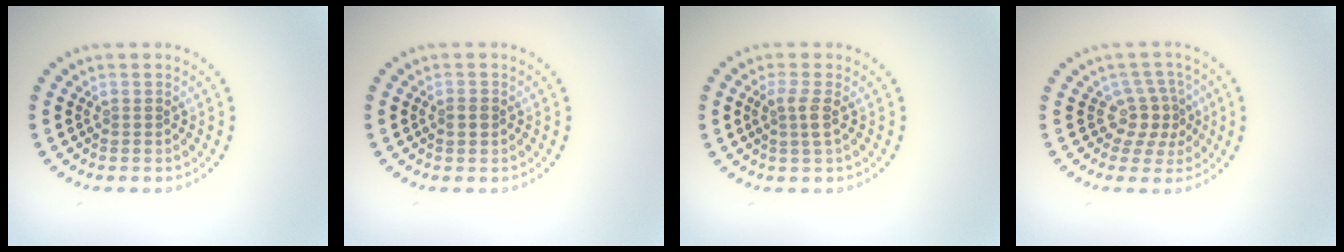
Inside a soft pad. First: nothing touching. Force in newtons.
{"total": 1.2, "press": 1.2, "slide": 0.2}
{"total": 1.6, "press": 1.4, "slide": 0.8}
{"total": 3.0, "press": 2.2, "slide": 2.0}